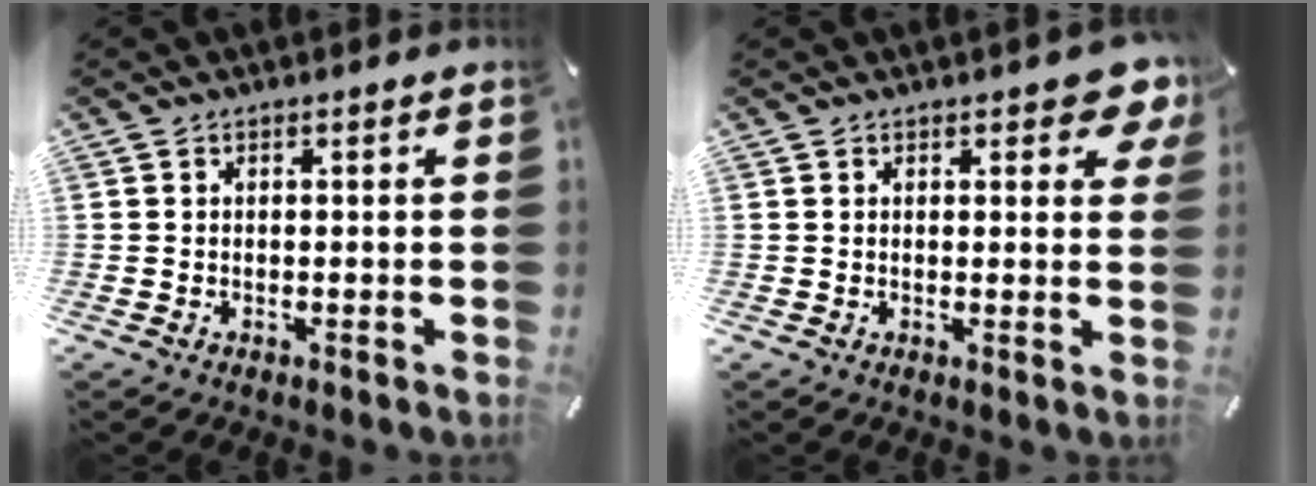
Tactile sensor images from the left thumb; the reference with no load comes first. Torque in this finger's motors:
{"motor_torque": [2.51, 2.50, 1.40, -1.37, 0.08]}